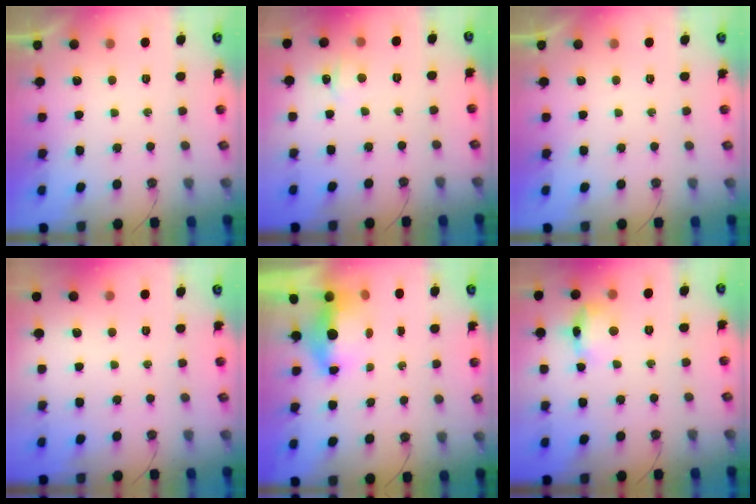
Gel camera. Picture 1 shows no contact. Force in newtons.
{"total": 4.1, "press": 4.0, "slide": 0.6}
{"total": 0.0}
{"total": 0.0}
{"total": 14.2, "press": 7.5, "slide": 12.0}
{"total": 11.1, "press": 11.1, "slide": 0.8}